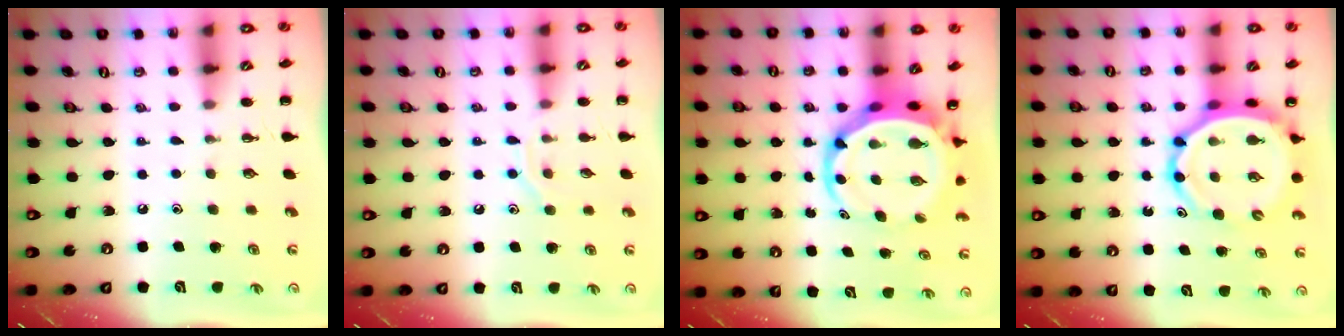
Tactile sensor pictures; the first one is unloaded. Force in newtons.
{"total": 6.6, "press": 6.6, "slide": 1.1}
{"total": 8.5, "press": 8.0, "slide": 2.9}
{"total": 10.1, "press": 9.6, "slide": 3.2}